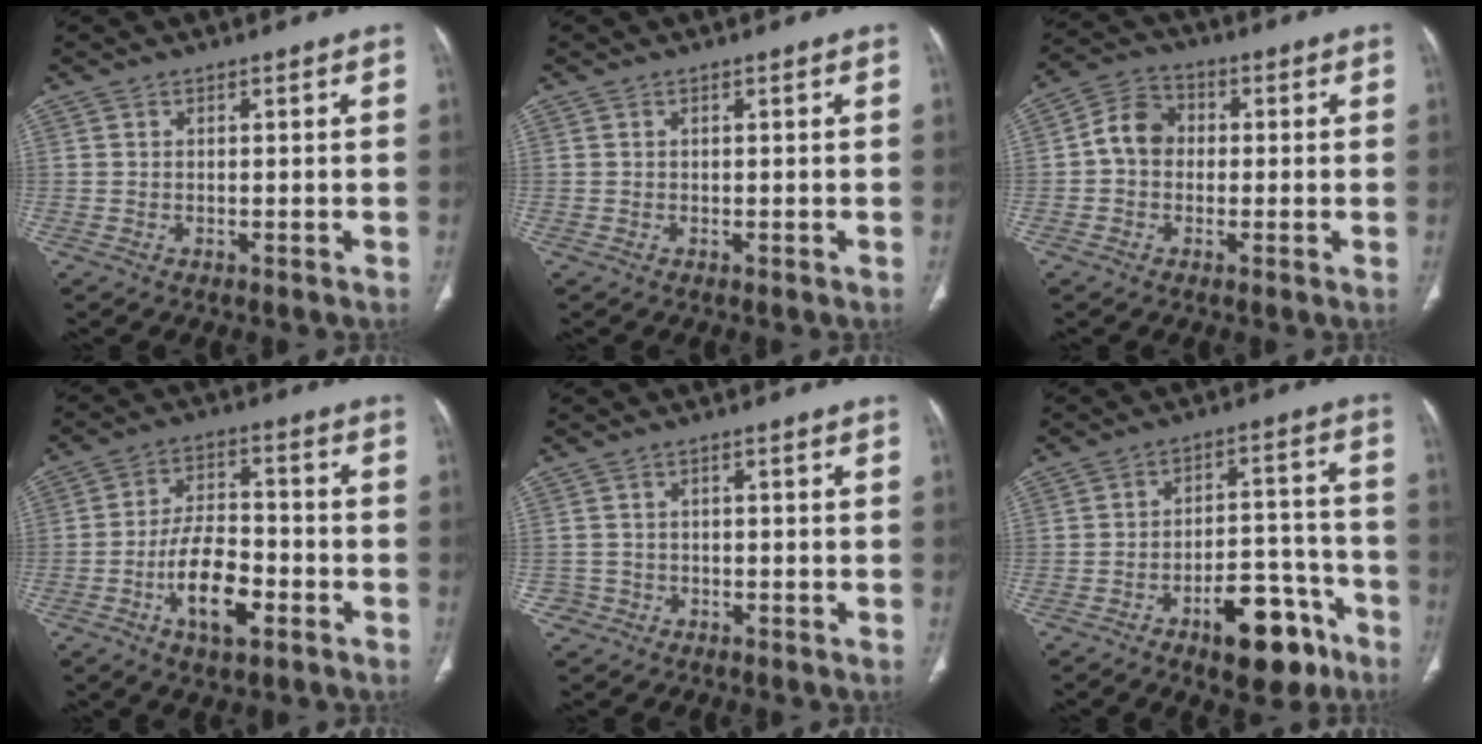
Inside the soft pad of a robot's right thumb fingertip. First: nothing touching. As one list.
[{"total": 0.0}, {"total": 6.8, "force": [-0.1, 5.7, 3.8], "torque": [-0.053, 0.022, -0.016]}, {"total": 11.7, "force": [-4.7, 5.5, 9.2], "torque": [-0.157, 0.027, -0.082]}, {"total": 2.3, "force": [-1.2, 1.9, -0.4], "torque": [0.016, 0.016, -0.026]}, {"total": 13.8, "force": [-8.1, 6.3, 9.3], "torque": [-0.098, 0.067, -0.112]}]